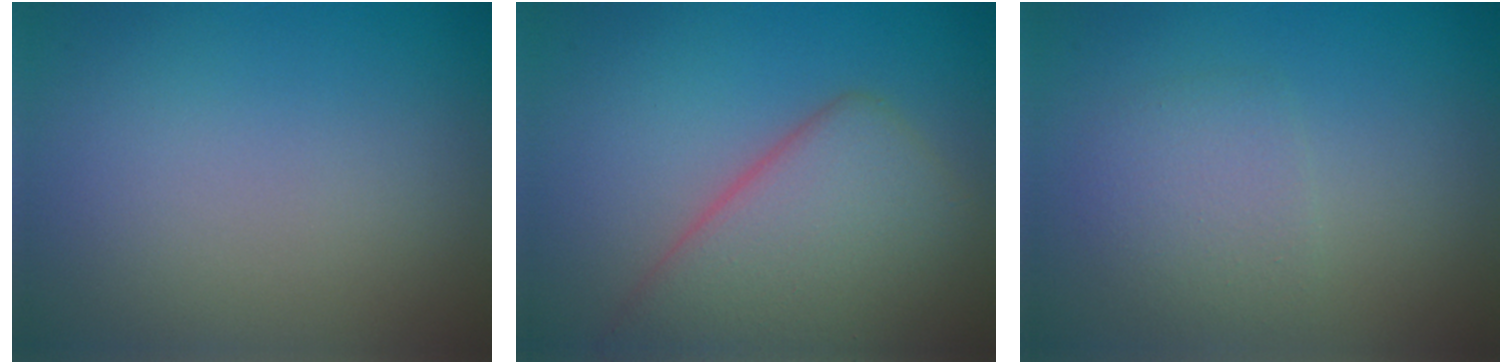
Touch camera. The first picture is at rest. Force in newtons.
{"total": 7.6, "press": 7.6, "slide": 0.6}
{"total": 2.3, "press": 2.3, "slide": 0.0}